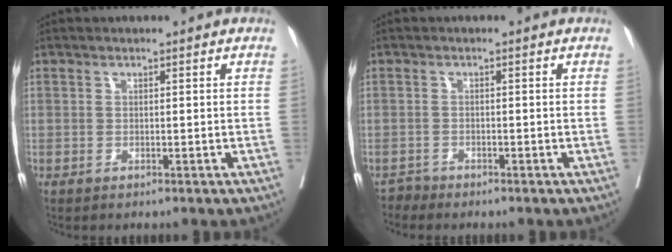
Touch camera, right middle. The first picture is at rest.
{"total": 1.1, "force": [-0.9, 0.1, -0.5], "torque": [0.014, -0.004, -0.019]}